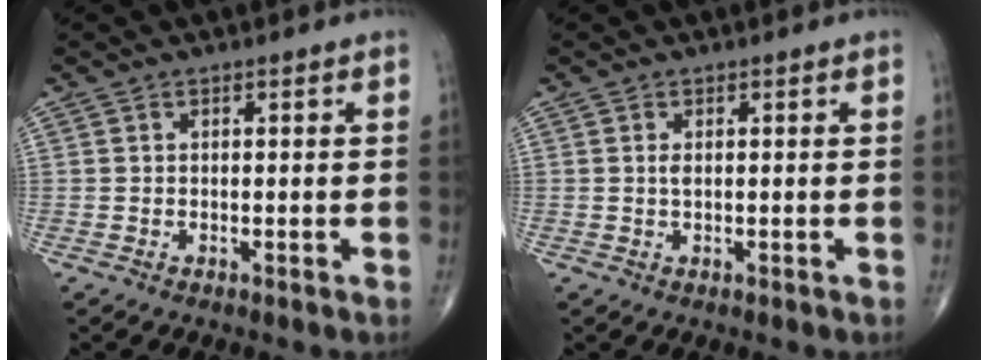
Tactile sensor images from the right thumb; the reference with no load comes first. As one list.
[{"total": 0.9, "force": [0.2, 0.4, 0.8], "torque": [-0.014, -0.002, 0.004]}]